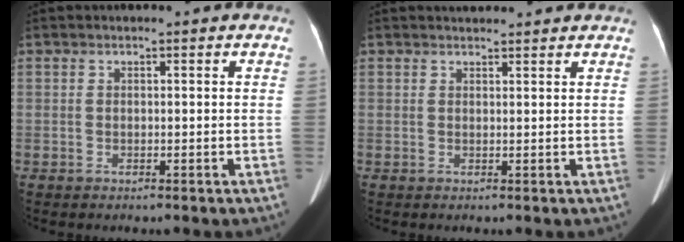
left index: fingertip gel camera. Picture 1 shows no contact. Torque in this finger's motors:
{"motor_torque": [0.60, -1.54, 0.02, 0.01]}